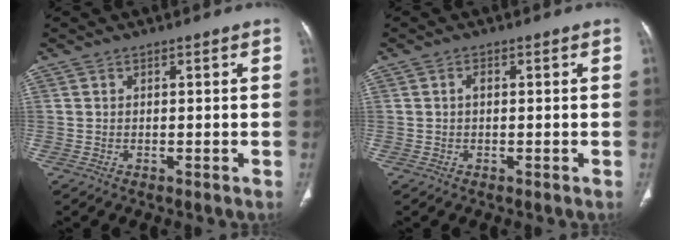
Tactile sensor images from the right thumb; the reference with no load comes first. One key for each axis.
{"total": 1.1, "fx": 0.0, "fy": 0.6, "fz": 0.9, "tx": -0.014, "ty": 0.003, "tz": -0.001}